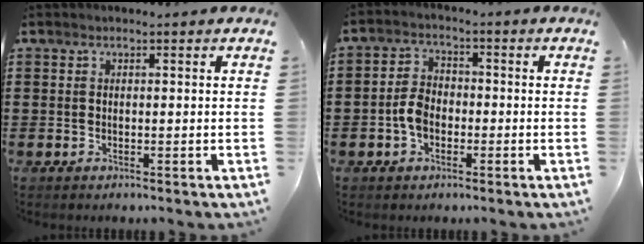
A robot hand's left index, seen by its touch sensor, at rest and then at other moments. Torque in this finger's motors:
{"motor_torque": [0.61, 0.60, 0.18, 0.05]}